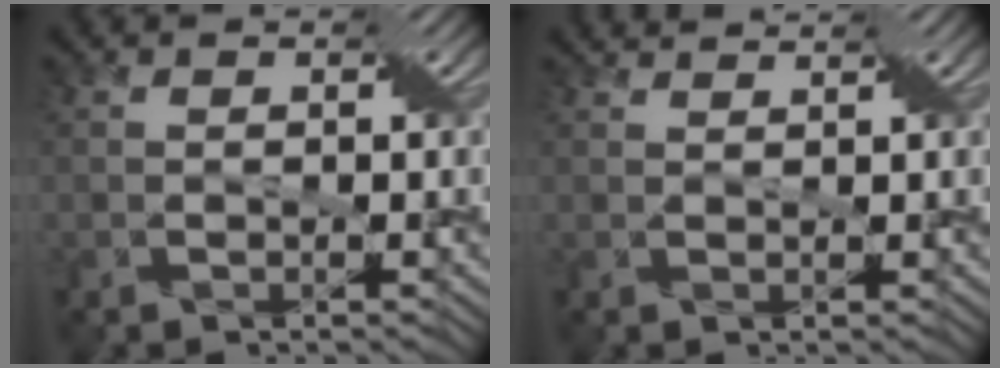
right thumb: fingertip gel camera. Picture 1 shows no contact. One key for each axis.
{"total": 2.3, "fx": 2.2, "fy": -0.3, "fz": 0.6, "tx": -0.026, "ty": 0.007, "tz": 0.029}